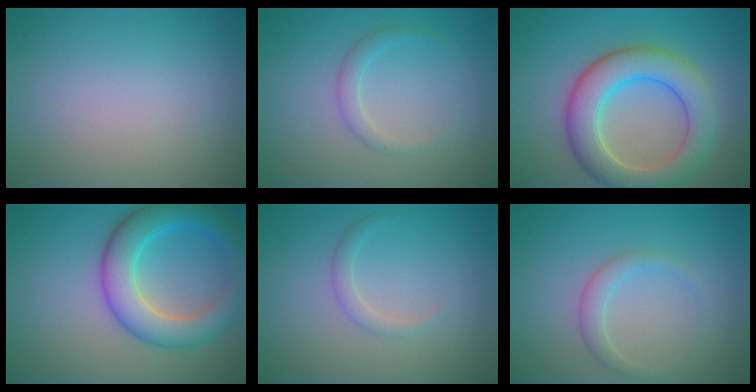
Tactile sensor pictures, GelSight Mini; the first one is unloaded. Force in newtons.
{"total": 1.5, "press": 1.5, "slide": 0.2}
{"total": 7.4, "press": 7.3, "slide": 0.3}
{"total": 6.5, "press": 6.5, "slide": 0.1}
{"total": 1.2, "press": 1.2, "slide": 0.1}
{"total": 1.9, "press": 1.9, "slide": 0.0}